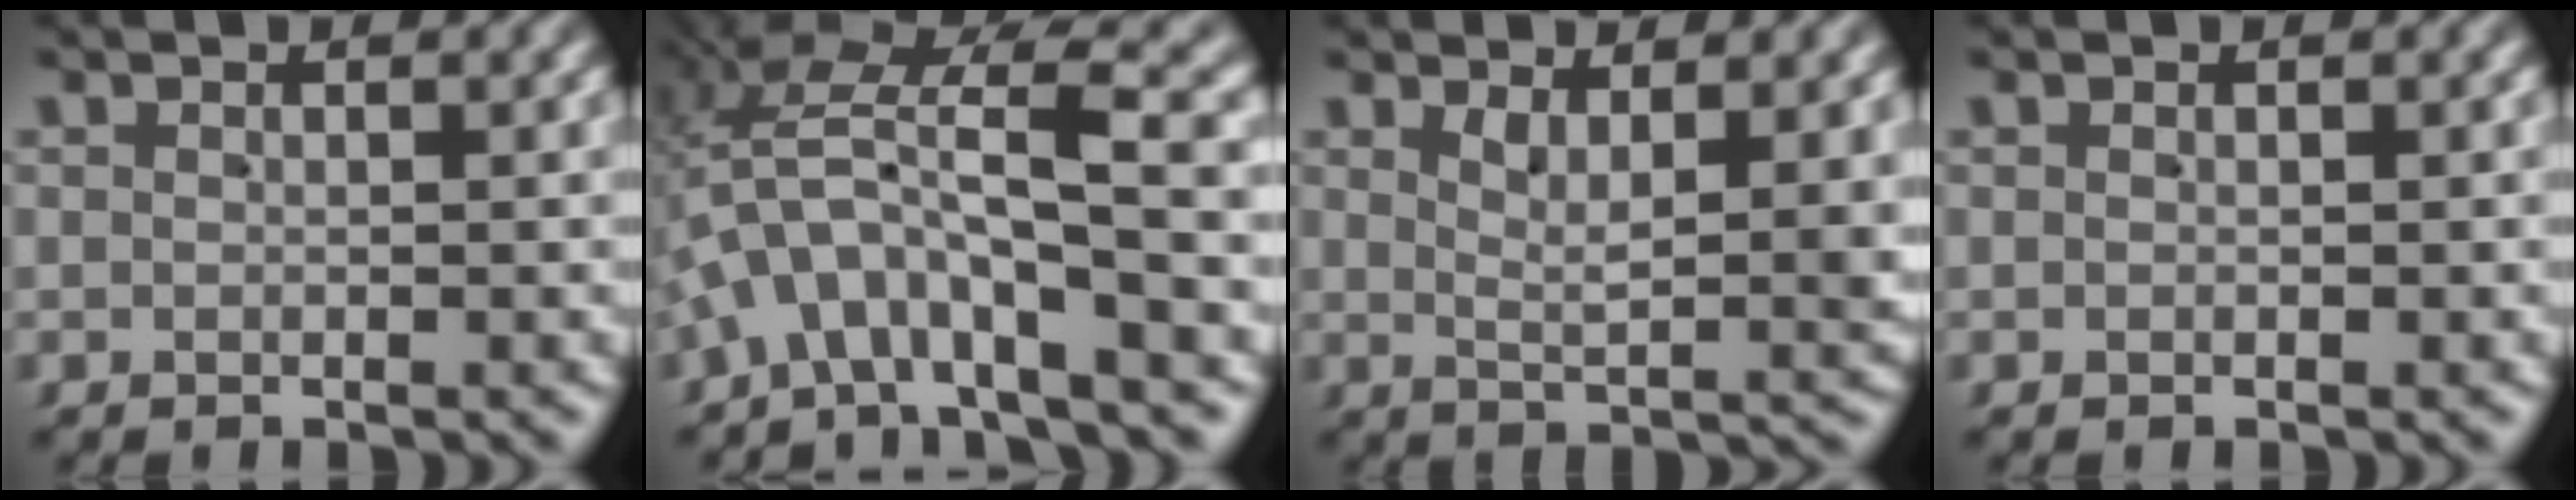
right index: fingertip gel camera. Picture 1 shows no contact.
{"total": 6.3, "force": [1.2, 2.8, 5.5], "torque": [-0.115, 0.008, 0.024]}
{"total": 3.2, "force": [1.7, 0.2, 2.7], "torque": [-0.039, -0.008, 0.031]}
{"total": 0.0}